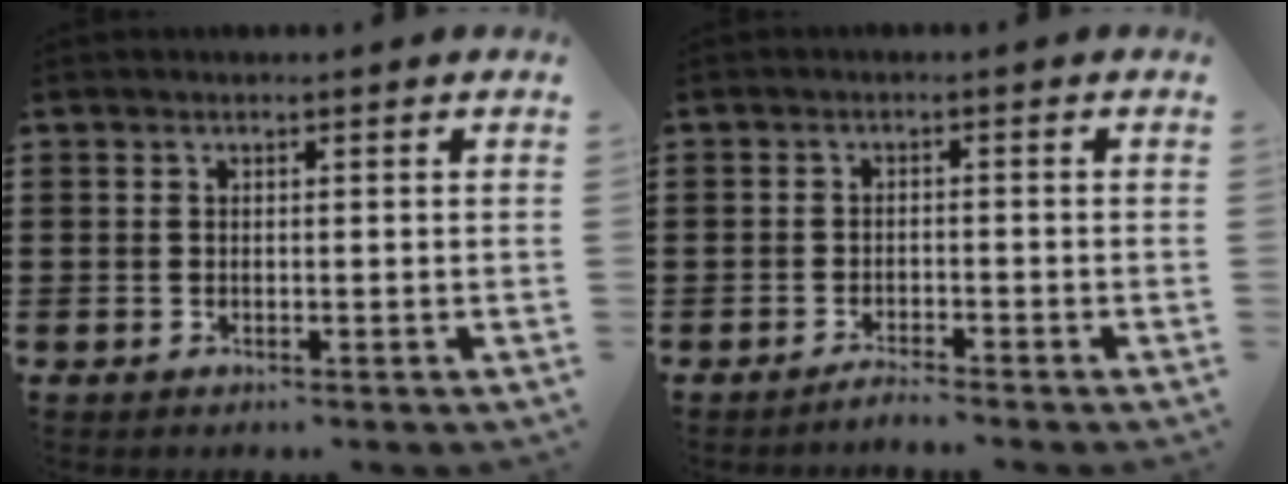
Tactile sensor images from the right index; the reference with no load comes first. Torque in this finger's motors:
{"motor_torque": [-0.89, 1.24, -0.82, -0.15]}